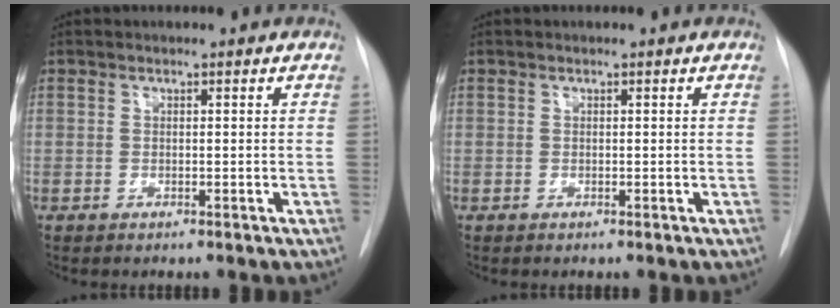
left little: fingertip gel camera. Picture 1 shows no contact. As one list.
[{"total": 0.0}]